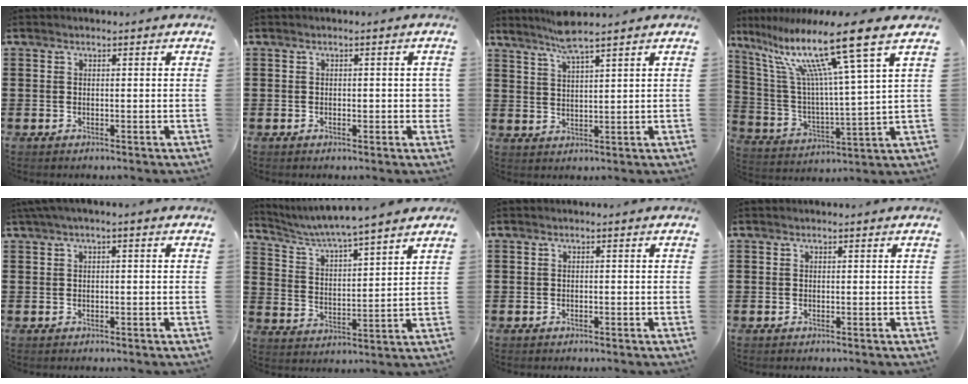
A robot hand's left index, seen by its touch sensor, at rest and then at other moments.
{"total": 1.7, "force": [-0.3, 0.8, 1.5], "torque": [-0.028, 0.004, -0.007]}
{"total": 5.0, "force": [4.2, -0.3, 2.7], "torque": [-0.065, -0.008, 0.073]}
{"total": 15.5, "force": [10.4, 0.9, 11.5], "torque": [-0.240, -0.060, 0.161]}
{"total": 1.4, "force": [-0.5, 0.1, 1.3], "torque": [-0.018, -0.005, -0.008]}
{"total": 4.8, "force": [4.5, -0.8, 1.5], "torque": [-0.050, -0.034, 0.071]}
{"total": 0.5, "force": [-0.4, 0.1, 0.3], "torque": [-0.008, -0.003, -0.008]}
{"total": 0.0}